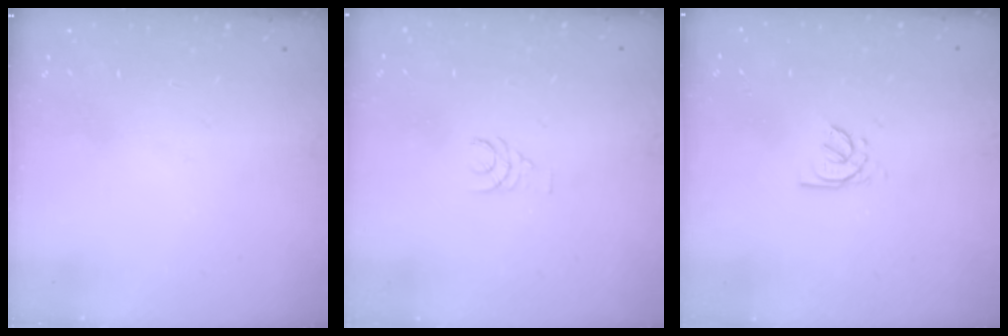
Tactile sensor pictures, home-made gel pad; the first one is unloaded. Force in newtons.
{"total": 3.9, "press": 3.9, "slide": 0.4}
{"total": 2.1, "press": 2.0, "slide": 0.6}